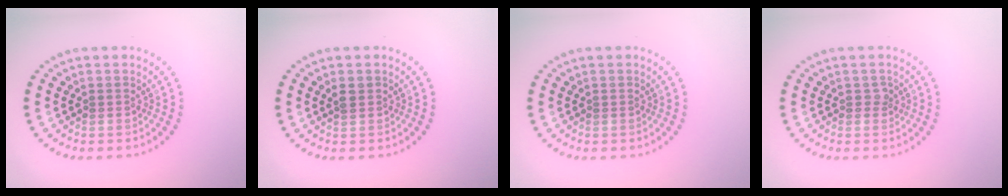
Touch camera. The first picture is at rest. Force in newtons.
{"total": 1.3, "press": 1.2, "slide": 0.4}
{"total": 0.0}
{"total": 0.8, "press": 0.6, "slide": 0.5}